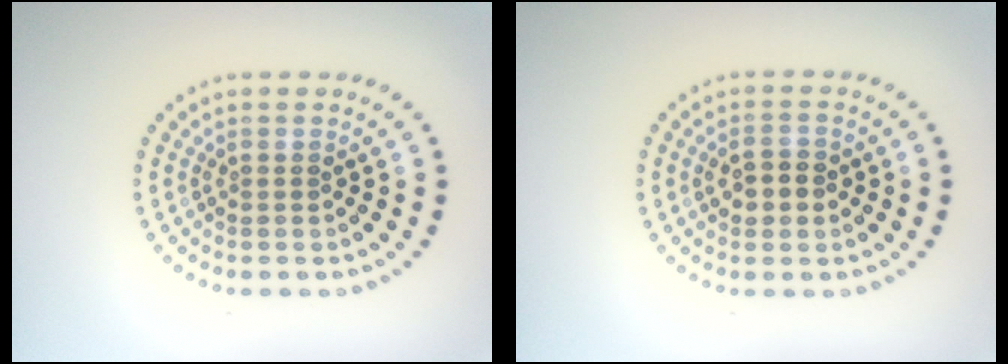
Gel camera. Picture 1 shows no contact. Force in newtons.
{"total": 2.5, "press": 2.5, "slide": 0.1}